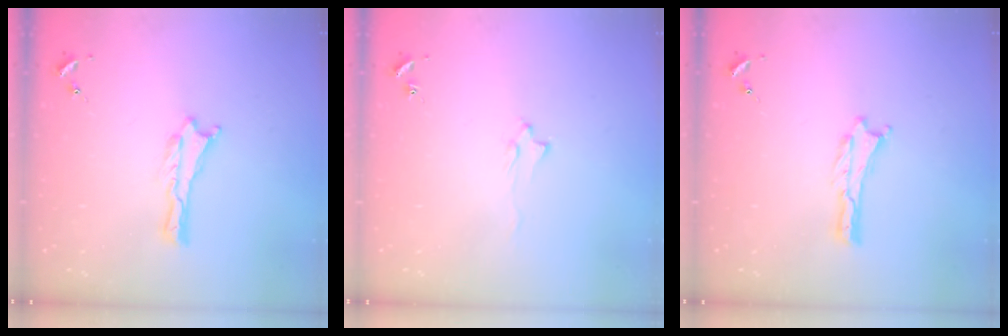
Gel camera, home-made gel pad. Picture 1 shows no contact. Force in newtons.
{"total": 1.6, "press": 1.5, "slide": 0.2}
{"total": 0.0}